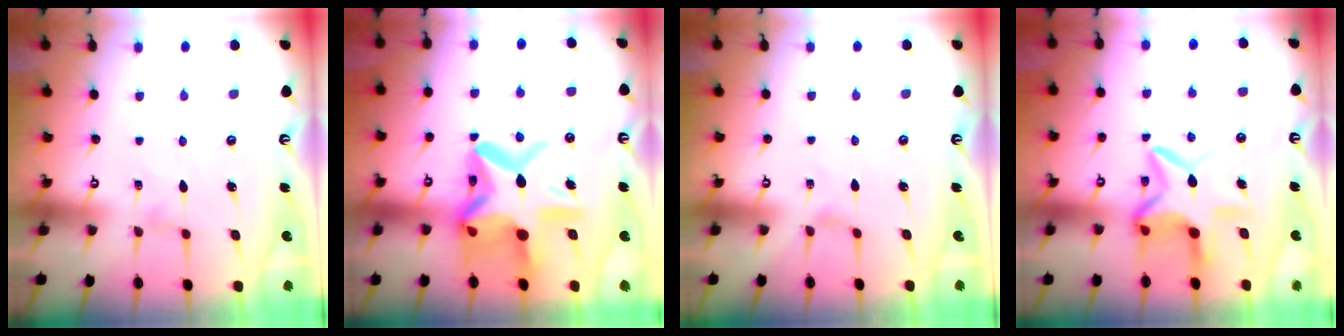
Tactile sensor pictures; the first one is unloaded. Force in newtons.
{"total": 20.8, "press": 20.6, "slide": 2.5}
{"total": 0.0}
{"total": 10.5, "press": 10.4, "slide": 1.0}